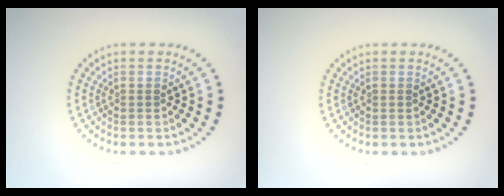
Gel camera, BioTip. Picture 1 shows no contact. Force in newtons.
{"total": 0.0}